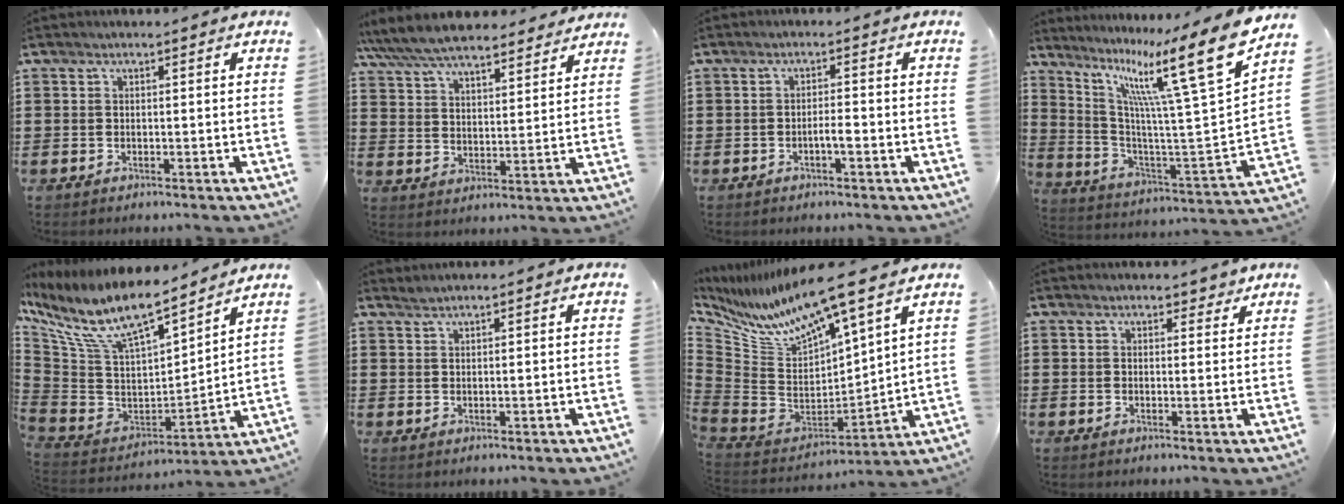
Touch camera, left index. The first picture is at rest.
{"total": 7.6, "force": [7.1, 1.5, 2.4], "torque": [-0.076, -0.029, 0.128]}
{"total": 2.0, "force": [-0.8, 0.3, 1.7], "torque": [-0.033, 0.003, -0.016]}
{"total": 16.9, "force": [10.0, 2.1, 13.5], "torque": [-0.249, -0.073, 0.145]}
{"total": 12.9, "force": [9.3, 3.3, 8.3], "torque": [-0.200, -0.063, 0.160]}
{"total": 1.0, "force": [0.9, -0.2, 0.4], "torque": [-0.007, -0.002, 0.018]}
{"total": 10.3, "force": [7.8, 1.4, 6.5], "torque": [-0.171, -0.065, 0.129]}
{"total": 2.1, "force": [1.8, 1.0, 0.5], "torque": [-0.007, 0.003, 0.031]}